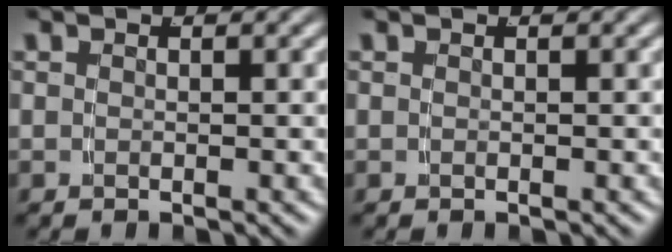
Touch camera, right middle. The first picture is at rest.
{"total": 0.0}